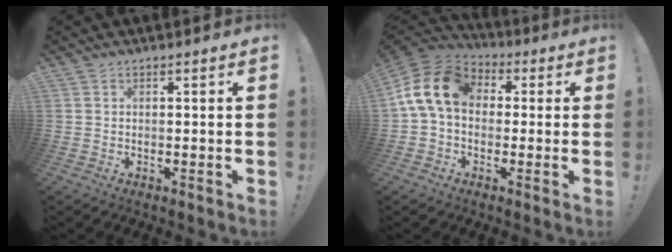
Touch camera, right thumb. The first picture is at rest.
{"total": 14.8, "force": [2.3, 10.7, 10.0], "torque": [-0.187, 0.020, 0.047]}